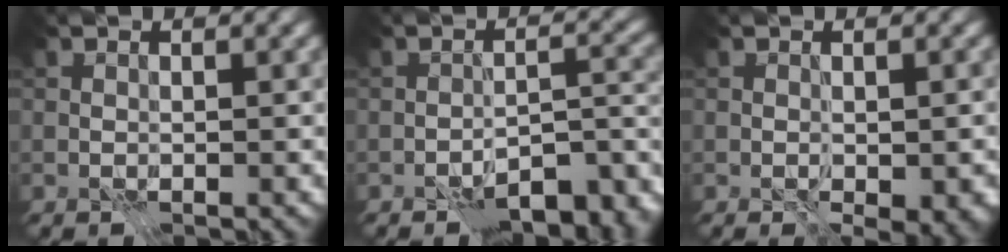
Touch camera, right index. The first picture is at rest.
{"total": 7.2, "force": [-5.6, 2.6, 3.7], "torque": [-0.034, -0.012, -0.086]}
{"total": 2.8, "force": [-0.9, 1.4, 2.3], "torque": [-0.034, -0.006, -0.010]}